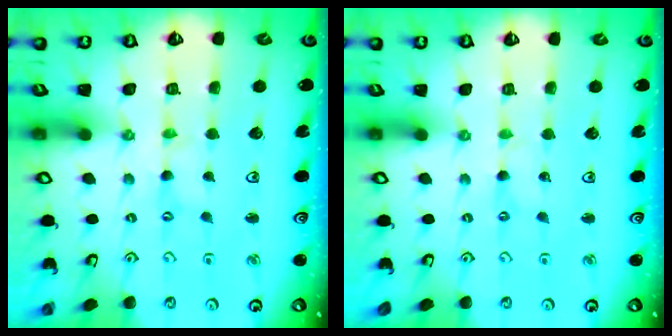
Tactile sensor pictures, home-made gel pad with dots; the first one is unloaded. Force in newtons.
{"total": 0.0}